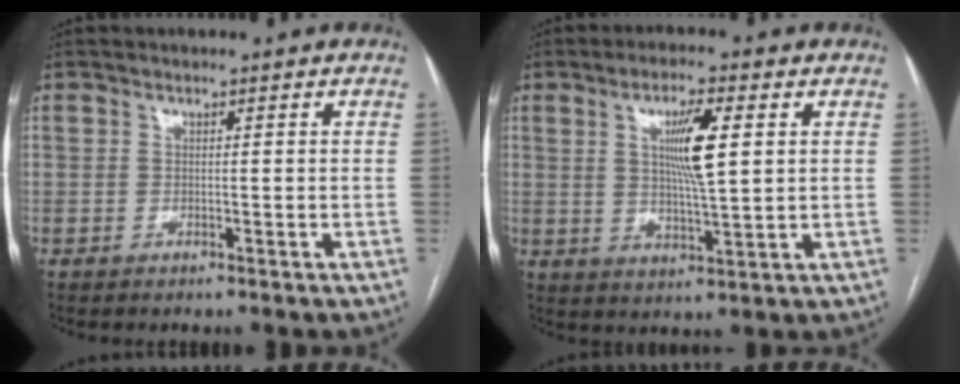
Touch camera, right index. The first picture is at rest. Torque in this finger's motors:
{"motor_torque": [0.68, -0.10, 0.63, 0.08]}